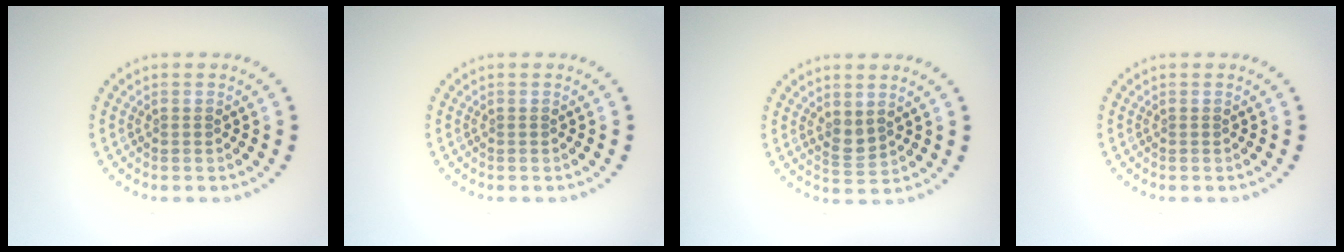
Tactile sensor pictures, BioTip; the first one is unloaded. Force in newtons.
{"total": 0.0}
{"total": 1.6, "press": 1.4, "slide": 0.9}
{"total": 0.0}